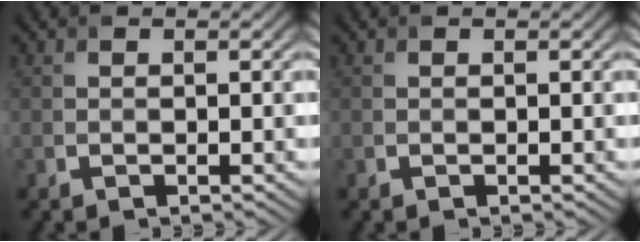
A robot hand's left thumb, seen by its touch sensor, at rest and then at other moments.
{"total": 0.0}